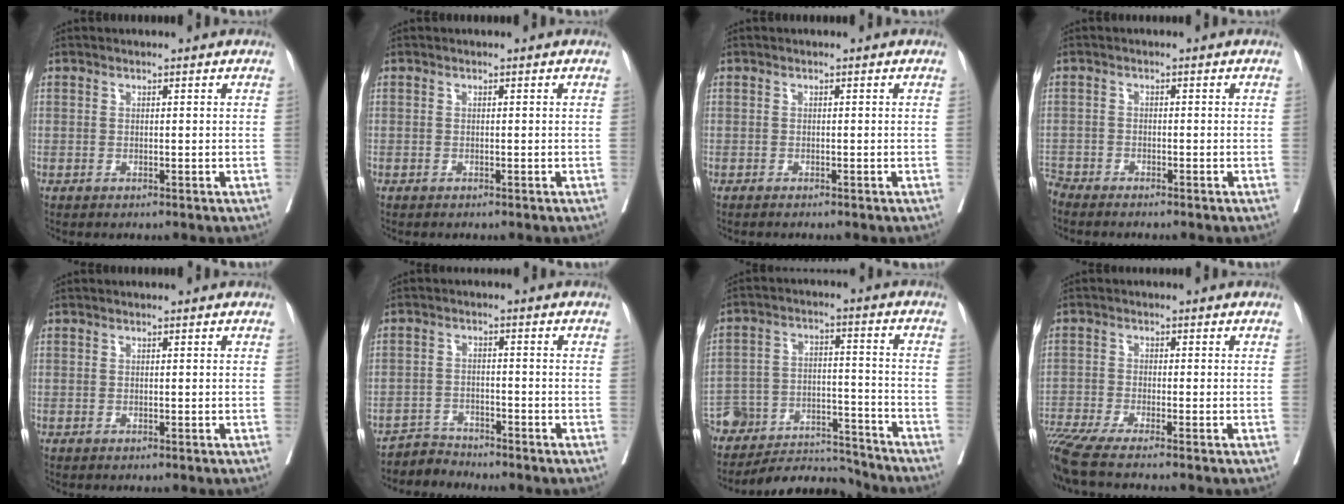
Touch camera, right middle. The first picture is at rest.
{"total": 0.0}
{"total": 0.9, "force": [-0.8, -0.1, 0.4], "torque": [-0.002, 0.002, -0.010]}
{"total": 3.3, "force": [-3.2, -0.1, 0.5], "torque": [0.001, -0.009, -0.059]}
{"total": 0.0}
{"total": 3.2, "force": [-2.9, 0.3, -1.4], "torque": [0.032, -0.004, -0.053]}
{"total": 15.6, "force": [-15.1, 3.5, 2.0], "torque": [-0.041, 0.032, -0.236]}
{"total": 9.4, "force": [-7.9, -1.0, 4.9], "torque": [-0.076, -0.021, -0.135]}